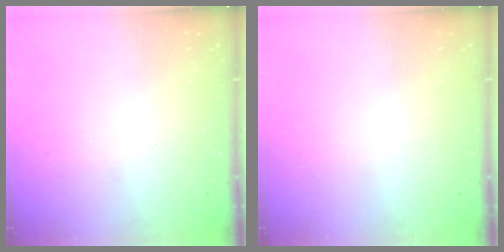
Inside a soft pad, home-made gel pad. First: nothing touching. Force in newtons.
{"total": 0.0}